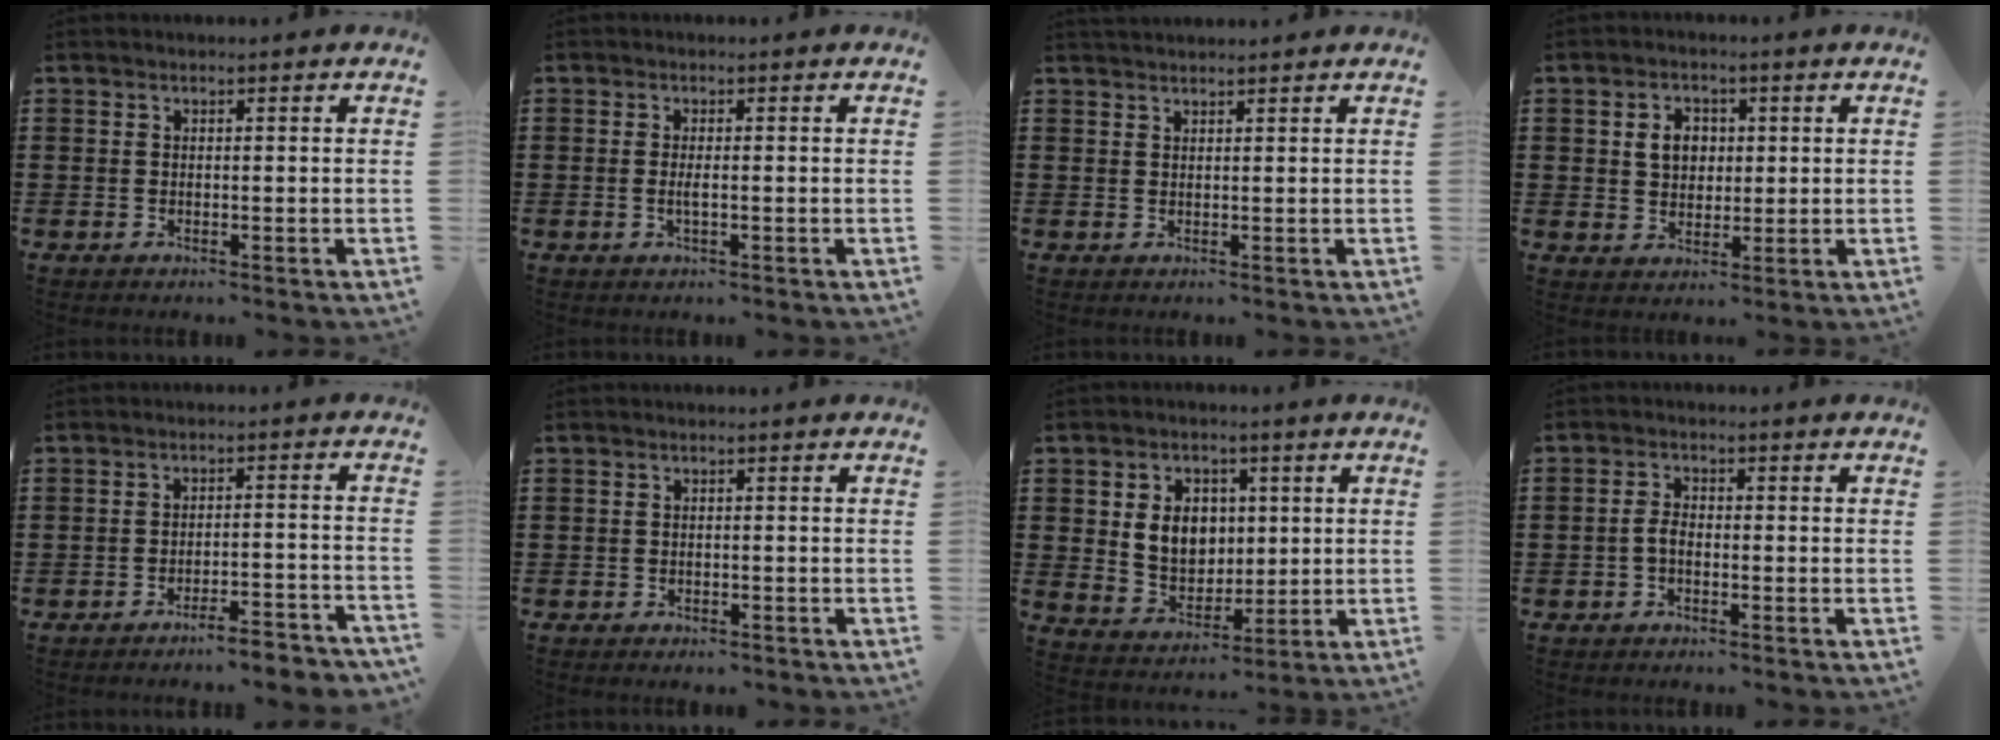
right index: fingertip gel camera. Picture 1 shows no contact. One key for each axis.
{"total": 1.7, "fx": -0.3, "fy": 0.4, "fz": 1.6, "tx": -0.038, "ty": -0.003, "tz": -0.008}
{"total": 1.1, "fx": 1.1, "fy": -0.1, "fz": -0.2, "tx": 0.001, "ty": -0.001, "tz": 0.023}
{"total": 4.1, "fx": 0.8, "fy": 3.2, "fz": 2.3, "tx": -0.049, "ty": 0.009, "tz": 0.008}
{"total": 3.9, "fx": -3.7, "fy": -0.3, "fz": 1.4, "tx": -0.024, "ty": -0.004, "tz": -0.073}
{"total": 0.8, "fx": -0.8, "fy": 0.2, "fz": 0.0, "tx": -0.001, "ty": 0.002, "tz": -0.018}
{"total": 6.8, "fx": 1.1, "fy": 5.5, "fz": 3.8, "tx": -0.076, "ty": 0.010, "tz": 0.017}
{"total": 2.2, "fx": -0.9, "fy": 1.0, "fz": 1.8, "tx": -0.051, "ty": -0.004, "tz": -0.022}